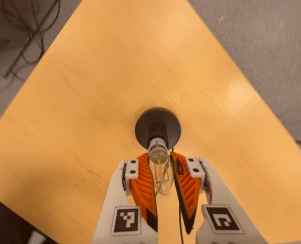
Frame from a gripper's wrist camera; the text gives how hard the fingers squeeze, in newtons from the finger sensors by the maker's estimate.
{"total": 21.7, "left": 21.8, "right": 21.6}